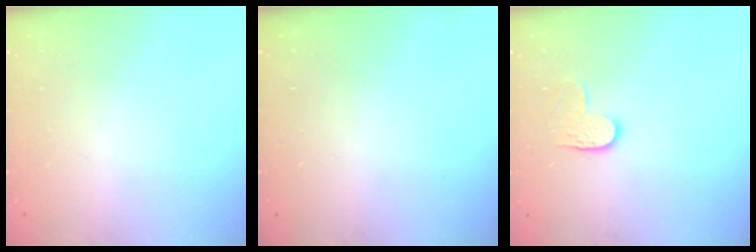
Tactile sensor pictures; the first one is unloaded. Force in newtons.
{"total": 0.0}
{"total": 4.7, "press": 4.7, "slide": 0.4}